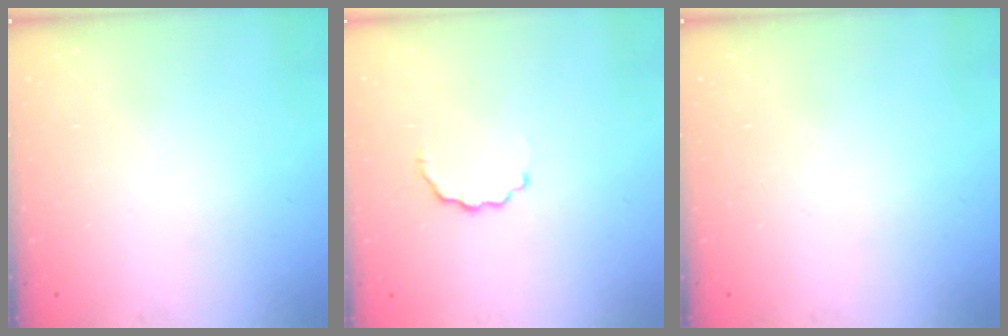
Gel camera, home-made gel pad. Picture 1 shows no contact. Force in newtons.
{"total": 3.5, "press": 3.4, "slide": 1.0}
{"total": 0.0}